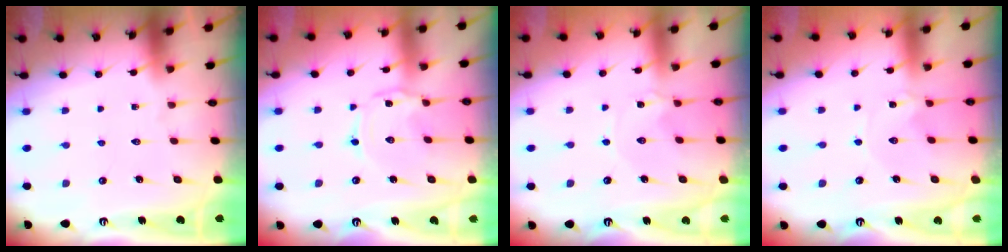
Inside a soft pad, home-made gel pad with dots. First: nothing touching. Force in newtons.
{"total": 1.5, "press": 1.5, "slide": 0.1}
{"total": 0.0}
{"total": 0.0}